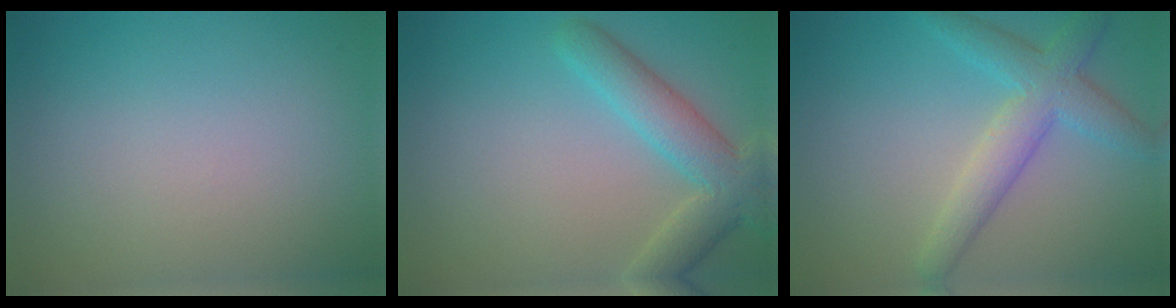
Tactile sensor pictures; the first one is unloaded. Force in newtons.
{"total": 5.1, "press": 5.1, "slide": 0.2}
{"total": 4.5, "press": 4.5, "slide": 0.1}